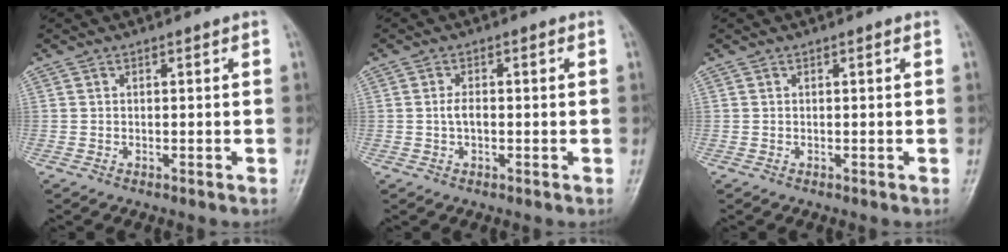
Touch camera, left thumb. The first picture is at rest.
{"total": 1.9, "force": [-0.3, 1.0, 1.6], "torque": [-0.028, 0.005, -0.009]}
{"total": 0.0}